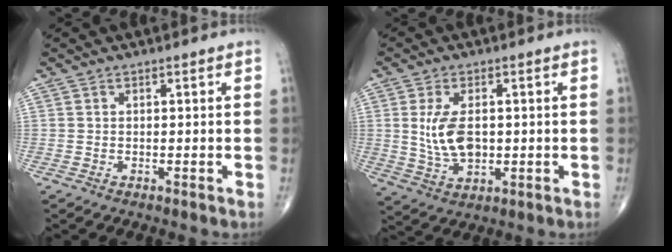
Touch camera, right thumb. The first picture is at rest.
{"total": 8.3, "force": [0.6, 4.7, 6.8], "torque": [-0.125, -0.008, 0.020]}